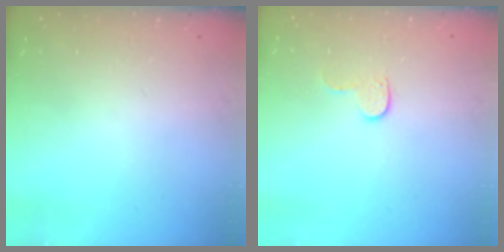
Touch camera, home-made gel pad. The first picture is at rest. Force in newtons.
{"total": 6.9, "press": 6.9, "slide": 0.5}